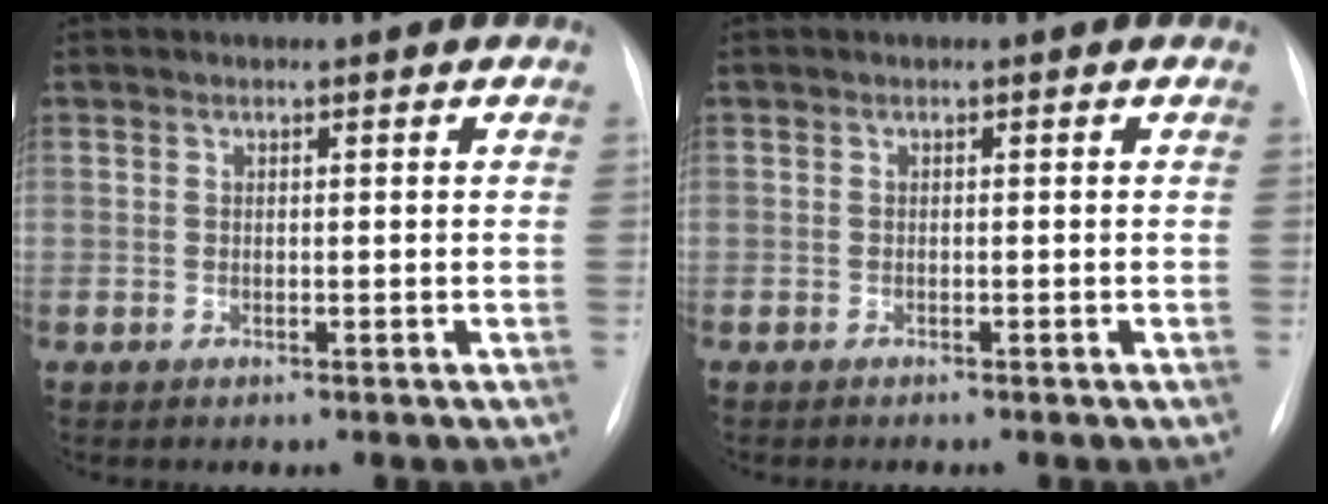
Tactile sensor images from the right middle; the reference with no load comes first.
{"total": 0.6, "force": [-0.6, -0.1, 0.2], "torque": [-0.009, -0.003, -0.011]}